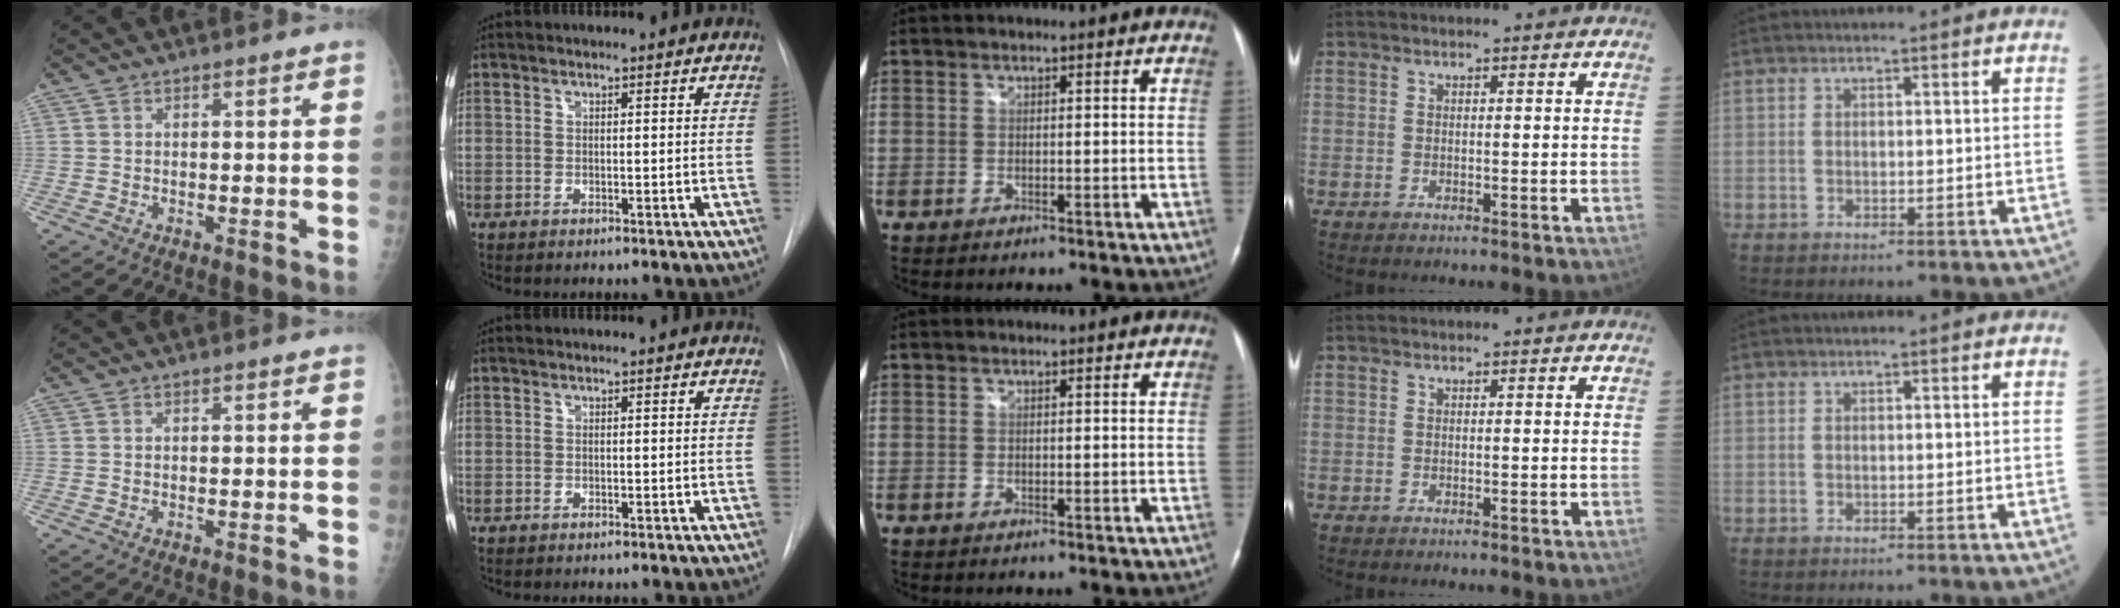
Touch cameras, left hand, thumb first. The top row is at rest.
{}